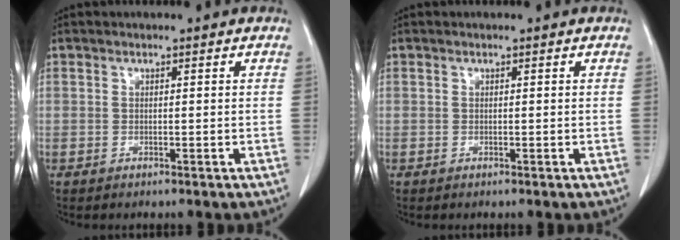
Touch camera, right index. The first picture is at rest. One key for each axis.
{"total": 0.0}